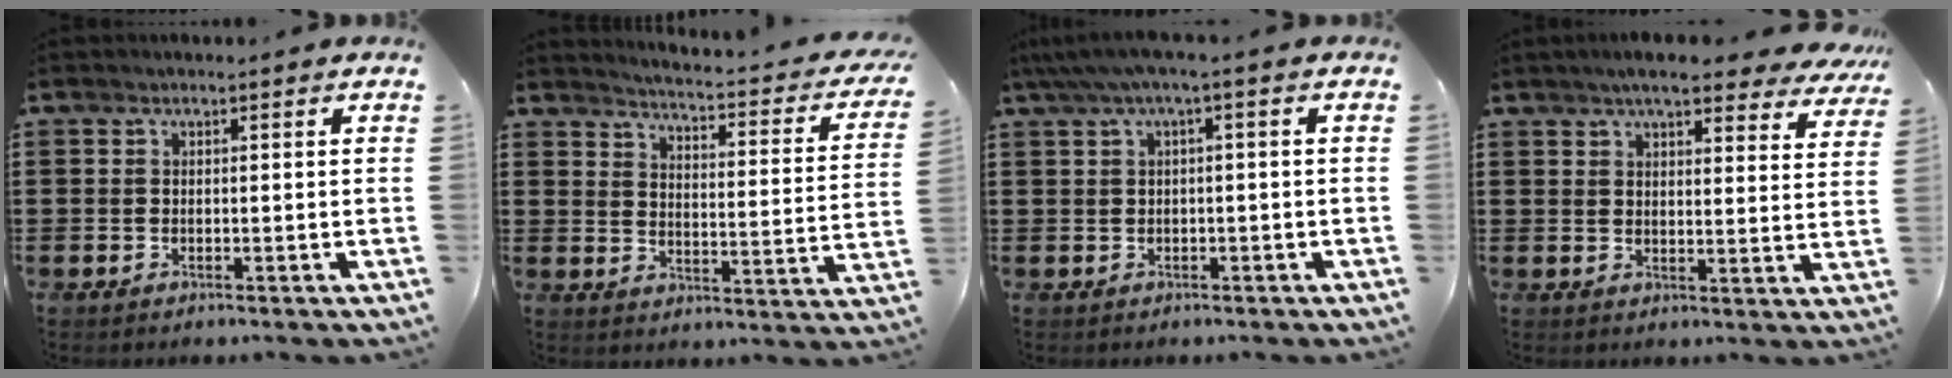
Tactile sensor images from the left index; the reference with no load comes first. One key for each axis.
{"total": 2.5, "fx": 2.2, "fy": -0.5, "fz": 1.0, "tx": -0.038, "ty": -0.030, "tz": 0.025}
{"total": 2.6, "fx": -0.6, "fy": 0.2, "fz": 2.6, "tx": -0.044, "ty": 0.000, "tz": -0.013}
{"total": 6.5, "fx": 5.6, "fy": 0.8, "fz": 3.2, "tx": -0.064, "ty": -0.017, "tz": 0.096}